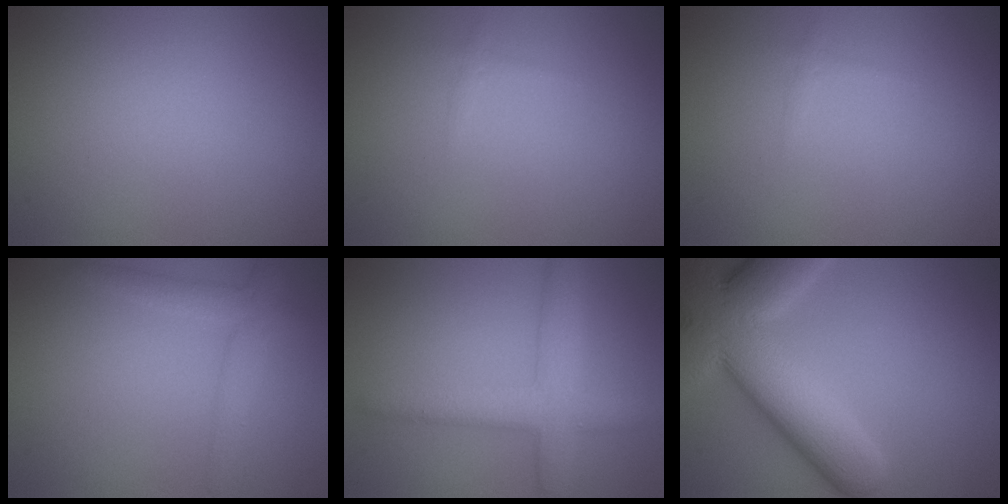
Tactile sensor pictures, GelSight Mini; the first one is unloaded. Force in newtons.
{"total": 0.5, "press": 0.5, "slide": 0.0}
{"total": 0.5, "press": 0.5, "slide": 0.0}
{"total": 2.8, "press": 2.8, "slide": 0.1}
{"total": 4.4, "press": 4.4, "slide": 0.2}
{"total": 12.5, "press": 12.4, "slide": 1.0}